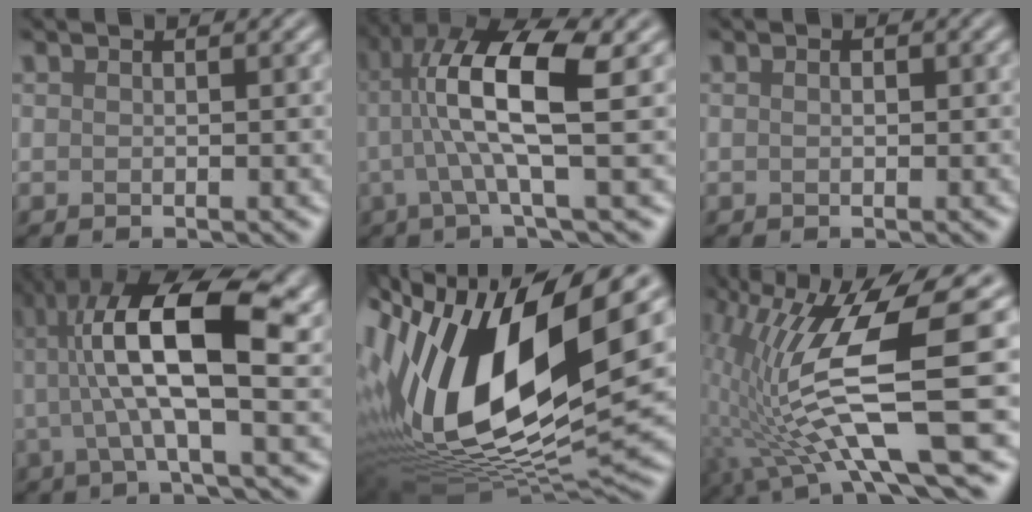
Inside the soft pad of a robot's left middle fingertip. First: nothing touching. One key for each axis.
{"total": 7.0, "fx": -0.3, "fy": 0.3, "fz": 7.0, "tx": -0.151, "ty": -0.014, "tz": 0.036}
{"total": 1.1, "fx": -0.5, "fy": -0.7, "fz": -0.6, "tx": 0.000, "ty": -0.013, "tz": 0.008}
{"total": 10.0, "fx": 1.1, "fy": 1.7, "fz": 9.8, "tx": -0.204, "ty": -0.011, "tz": 0.062}
{"total": 15.3, "fx": 1.4, "fy": 5.8, "fz": 14.1, "tx": -0.300, "ty": -0.020, "tz": 0.060}
{"total": 9.4, "fx": -1.5, "fy": 0.9, "fz": 9.2, "tx": -0.211, "ty": -0.031, "tz": 0.015}